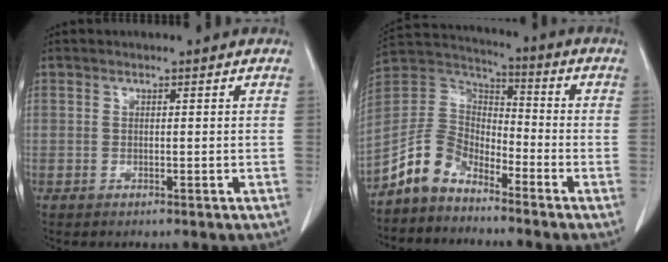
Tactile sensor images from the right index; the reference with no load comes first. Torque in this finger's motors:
{"motor_torque": [-0.31, -0.24, -0.23, -0.14]}